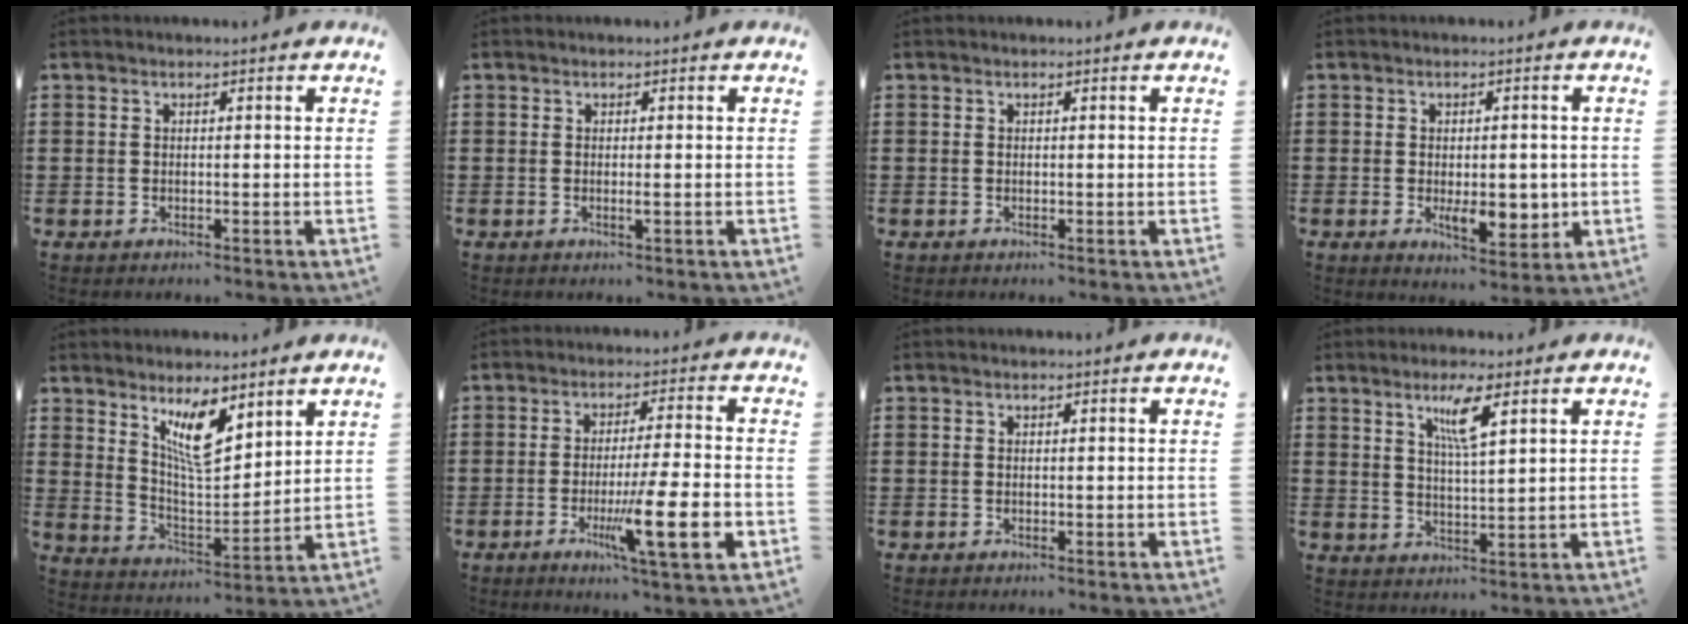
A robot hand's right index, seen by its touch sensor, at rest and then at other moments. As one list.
[{"total": 0.9, "force": [-0.2, -0.1, 0.9], "torque": [-0.017, -0.006, -0.002]}, {"total": 0.0}, {"total": 6.3, "force": [-0.9, 3.0, 5.5], "torque": [-0.078, -0.006, -0.019]}, {"total": 8.4, "force": [5.5, 2.6, 5.7], "torque": [-0.110, -0.021, 0.096]}, {"total": 13.0, "force": [-4.0, 1.6, 12.3], "torque": [-0.210, -0.015, -0.068]}, {"total": 0.0}, {"total": 5.2, "force": [2.9, 0.8, 4.2], "torque": [-0.083, 0.003, 0.045]}]